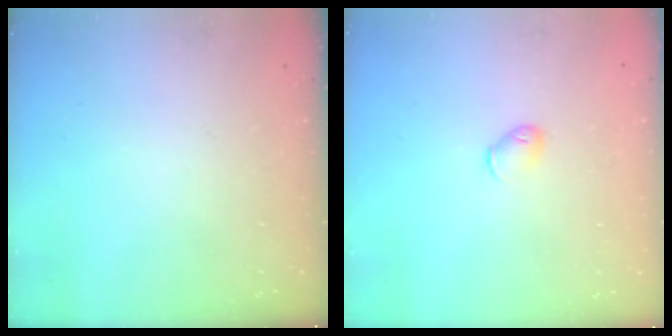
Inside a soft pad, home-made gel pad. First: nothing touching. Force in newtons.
{"total": 3.9, "press": 3.8, "slide": 0.7}